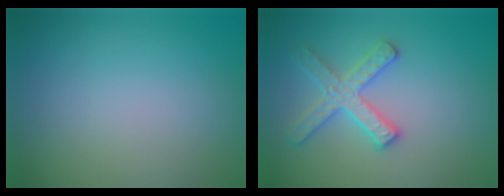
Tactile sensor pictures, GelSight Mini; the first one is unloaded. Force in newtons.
{"total": 2.9, "press": 2.9, "slide": 0.4}